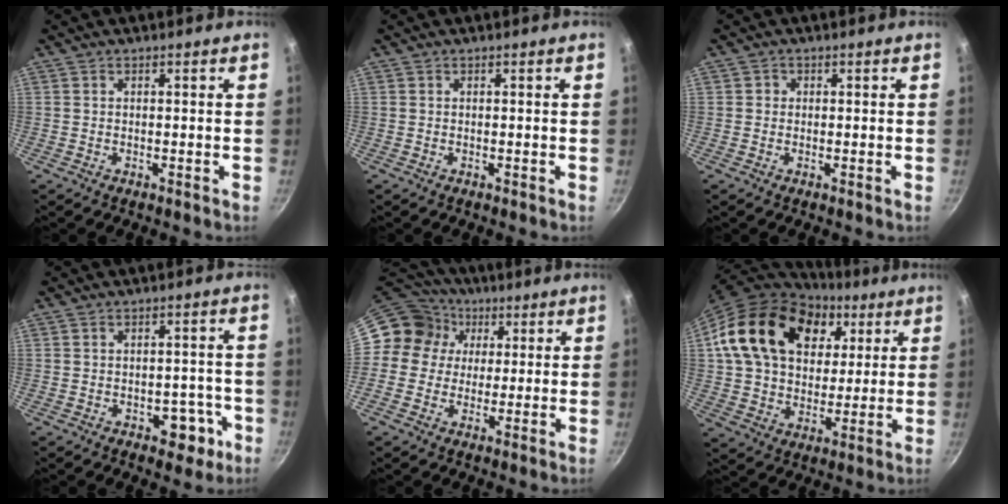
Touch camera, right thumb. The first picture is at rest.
{"total": 0.0}
{"total": 1.1, "force": [0.0, 1.1, 0.2], "torque": [0.002, 0.002, -0.002]}
{"total": 6.0, "force": [-2.4, 4.0, 3.7], "torque": [-0.016, 0.022, -0.022]}
{"total": 12.0, "force": [3.0, 11.0, 3.8], "torque": [-0.037, 0.015, 0.031]}
{"total": 23.9, "force": [8.2, 17.0, 14.6], "torque": [-0.236, 0.002, 0.136]}